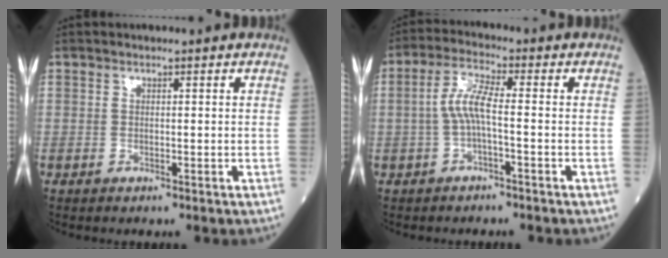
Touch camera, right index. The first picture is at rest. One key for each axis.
{"total": 5.1, "fx": -0.8, "fy": 0.6, "fz": 5.0, "tx": -0.103, "ty": 0.015, "tz": -0.017}